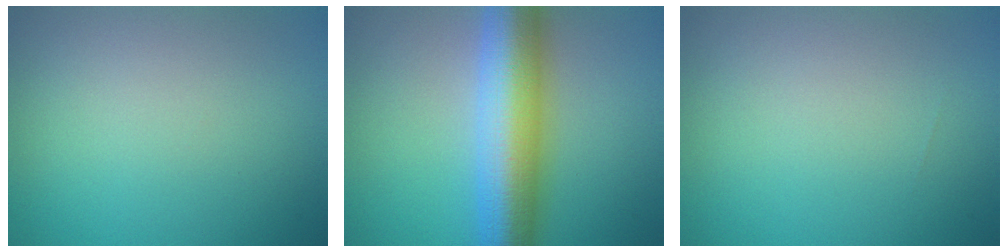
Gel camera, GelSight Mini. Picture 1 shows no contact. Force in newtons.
{"total": 10.1, "press": 10.1, "slide": 0.4}
{"total": 0.0}